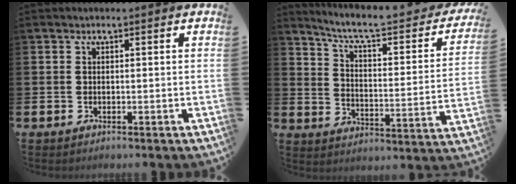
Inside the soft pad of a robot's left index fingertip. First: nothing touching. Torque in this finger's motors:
{"motor_torque": [0.61, -1.10, 0.32, 0.12]}